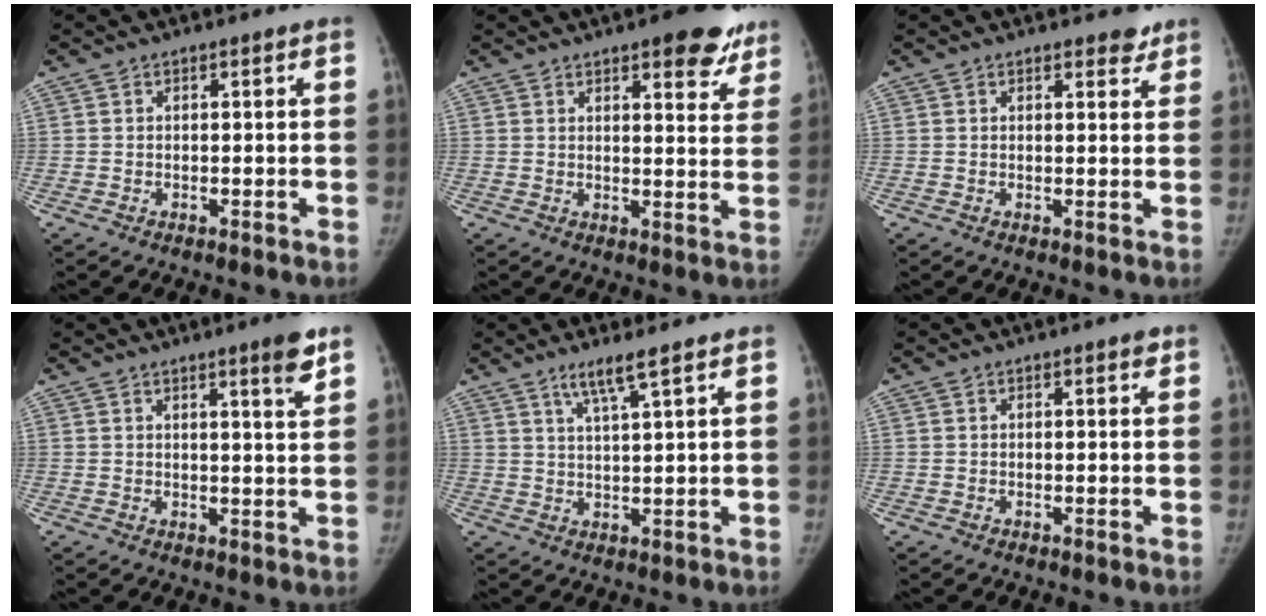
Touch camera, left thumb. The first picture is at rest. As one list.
[{"total": 10.4, "force": [7.0, 3.6, 6.8], "torque": [-0.044, -0.033, 0.082]}, {"total": 2.6, "force": [2.2, 1.1, 0.9], "torque": [0.006, -0.013, 0.024]}, {"total": 4.9, "force": [3.1, 0.1, 3.7], "torque": [-0.047, -0.023, 0.043]}, {"total": 4.9, "force": [3.4, -0.3, 3.5], "torque": [-0.071, -0.024, 0.067]}, {"total": 0.9, "force": [0.5, 0.2, 0.7], "torque": [-0.010, -0.001, 0.006]}]